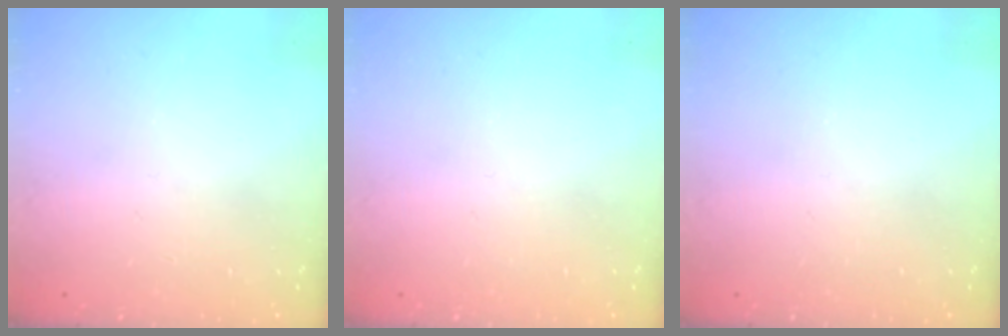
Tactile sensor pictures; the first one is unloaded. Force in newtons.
{"total": 0.0}
{"total": 0.0}